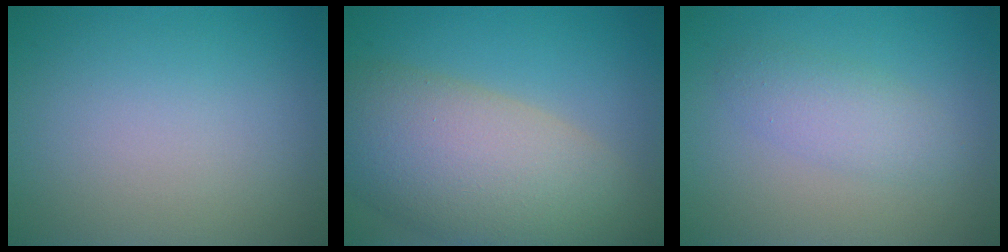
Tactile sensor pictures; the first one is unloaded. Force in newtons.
{"total": 10.7, "press": 10.7, "slide": 0.7}
{"total": 2.4, "press": 2.4, "slide": 0.2}